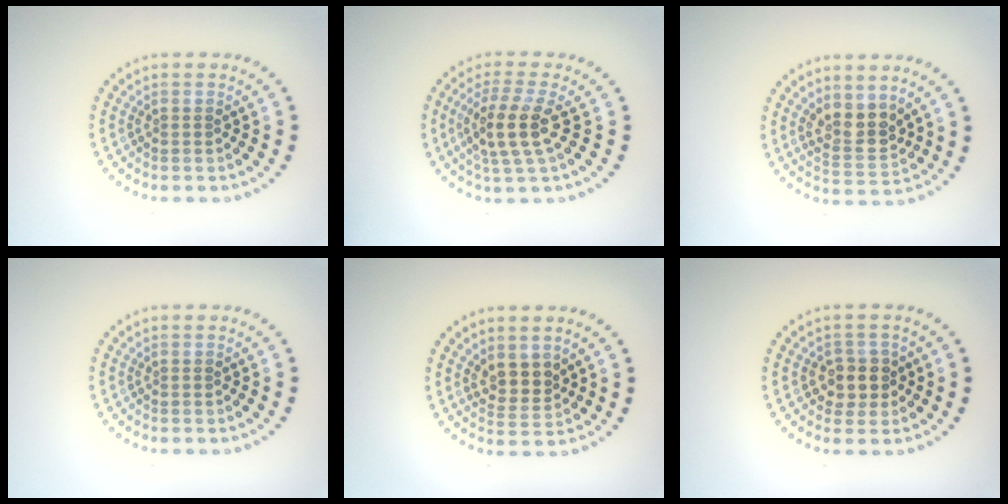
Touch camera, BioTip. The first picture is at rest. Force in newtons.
{"total": 4.0, "press": 3.5, "slide": 1.9}
{"total": 3.2, "press": 3.0, "slide": 1.3}
{"total": 0.0}
{"total": 2.5, "press": 2.3, "slide": 1.1}
{"total": 2.6, "press": 2.4, "slide": 0.9}